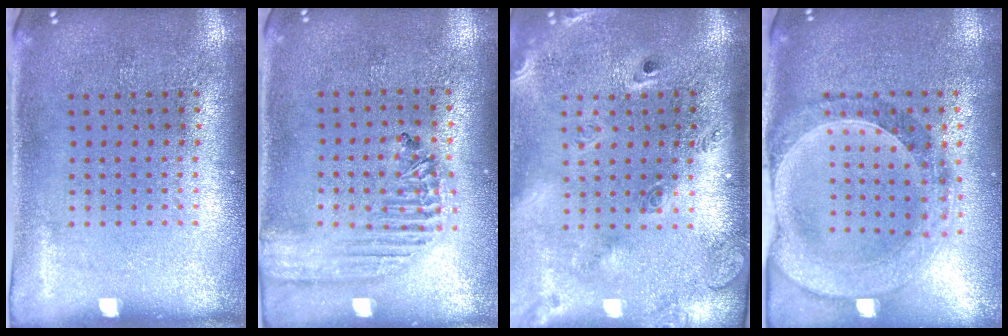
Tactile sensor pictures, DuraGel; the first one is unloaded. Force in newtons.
{"total": 1.8, "press": 1.7, "slide": 0.7}
{"total": 2.7, "press": 1.8, "slide": 1.9}
{"total": 1.4, "press": 1.4, "slide": 0.3}